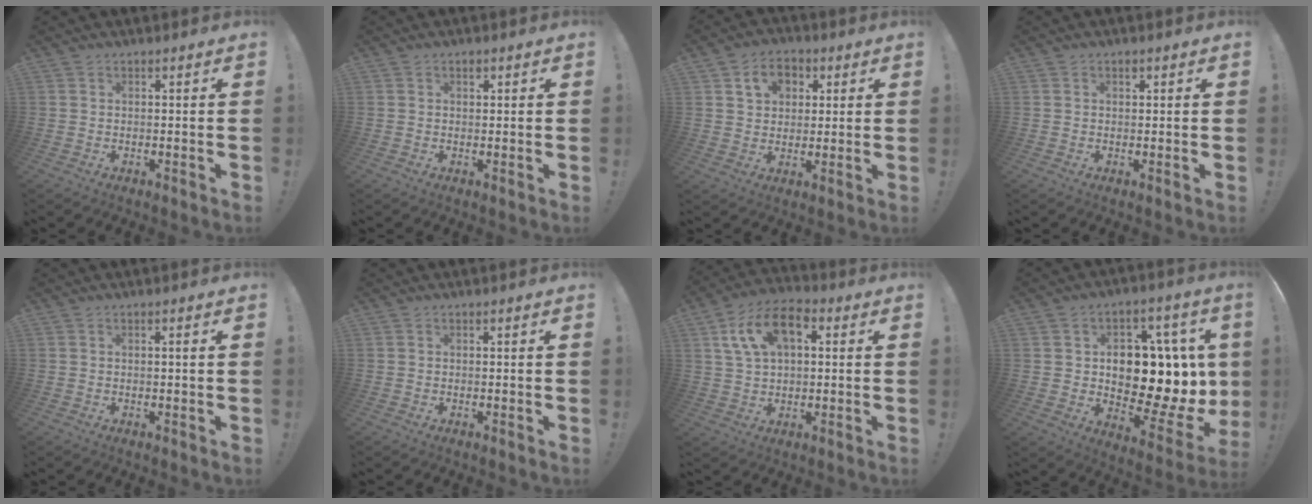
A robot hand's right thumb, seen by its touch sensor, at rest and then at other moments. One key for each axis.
{"total": 1.1, "fx": 0.5, "fy": 0.9, "fz": 0.3, "tx": -0.005, "ty": 0.001, "tz": 0.009}
{"total": 8.5, "fx": 3.4, "fy": 6.8, "fz": 3.9, "tx": -0.049, "ty": -0.007, "tz": 0.064}
{"total": 0.9, "fx": 0.5, "fy": 0.7, "fz": 0.2, "tx": -0.002, "ty": 0.001, "tz": 0.008}
{"total": 1.1, "fx": 0.1, "fy": -0.2, "fz": 1.1, "tx": -0.013, "ty": -0.003, "tz": -0.001}
{"total": 0.0}
{"total": 13.0, "fx": 4.6, "fy": 7.9, "fz": 9.2, "tx": -0.161, "ty": 0.003, "tz": 0.091}
{"total": 16.7, "fx": 0.4, "fy": 10.6, "fz": 12.9, "tx": -0.153, "ty": -0.016, "tz": 0.022}